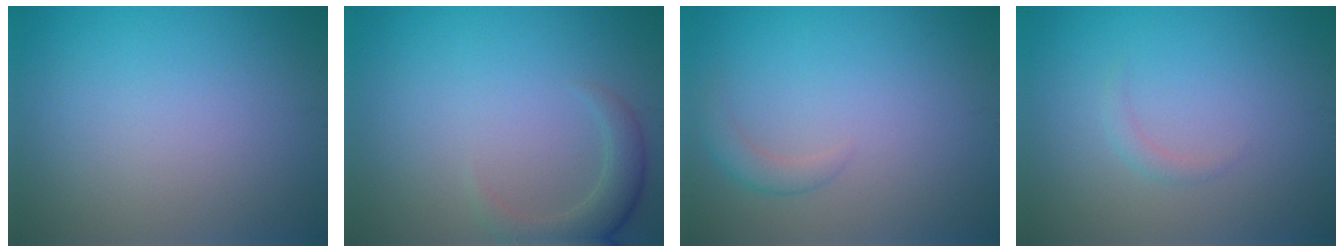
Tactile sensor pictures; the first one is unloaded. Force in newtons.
{"total": 2.9, "press": 2.8, "slide": 0.3}
{"total": 1.6, "press": 1.6, "slide": 0.1}
{"total": 0.9, "press": 0.9, "slide": 0.1}